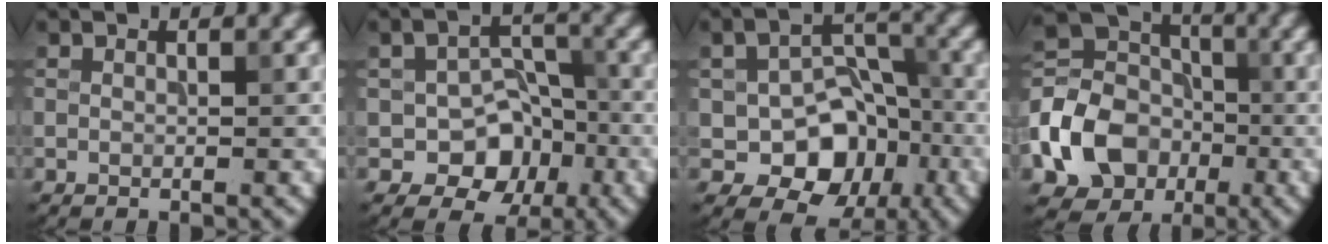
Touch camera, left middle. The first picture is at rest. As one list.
[{"total": 6.0, "force": [-2.2, 4.4, 3.5], "torque": [-0.041, -0.005, -0.035]}, {"total": 8.4, "force": [-2.4, 6.1, 5.3], "torque": [-0.068, -0.004, -0.038]}, {"total": 9.6, "force": [-3.1, 7.7, 4.9], "torque": [-0.108, -0.002, -0.076]}]